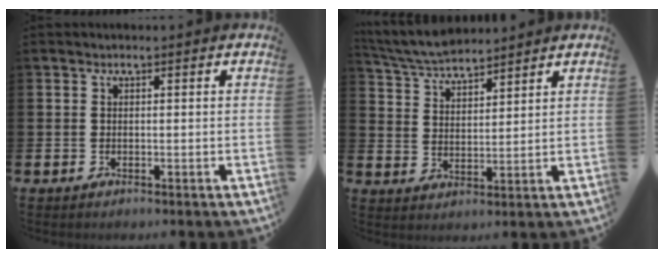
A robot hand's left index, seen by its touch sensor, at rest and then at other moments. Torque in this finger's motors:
{"motor_torque": [0.78, -0.95, 0.11, 0.06]}